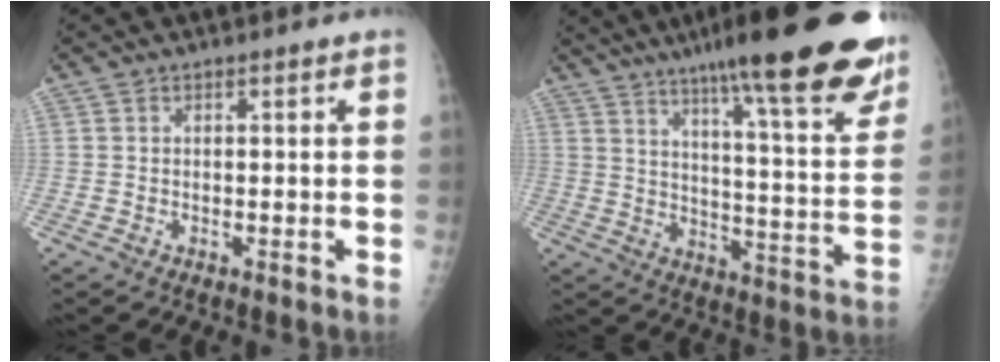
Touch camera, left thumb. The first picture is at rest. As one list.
[{"total": 28.5, "force": [20.1, 4.4, 19.8], "torque": [-0.259, -0.081, 0.273]}]